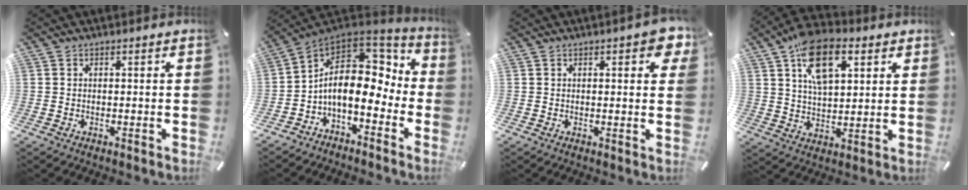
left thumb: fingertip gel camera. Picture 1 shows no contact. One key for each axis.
{"total": 13.5, "fx": 0.1, "fy": 8.9, "fz": 10.2, "tx": -0.187, "ty": -0.018, "tz": 0.003}
{"total": 4.4, "fx": 1.9, "fy": 1.7, "fz": 3.6, "tx": -0.042, "ty": -0.005, "tz": 0.026}
{"total": 14.2, "fx": 6.9, "fy": 7.7, "fz": 9.7, "tx": -0.164, "ty": -0.011, "tz": 0.126}